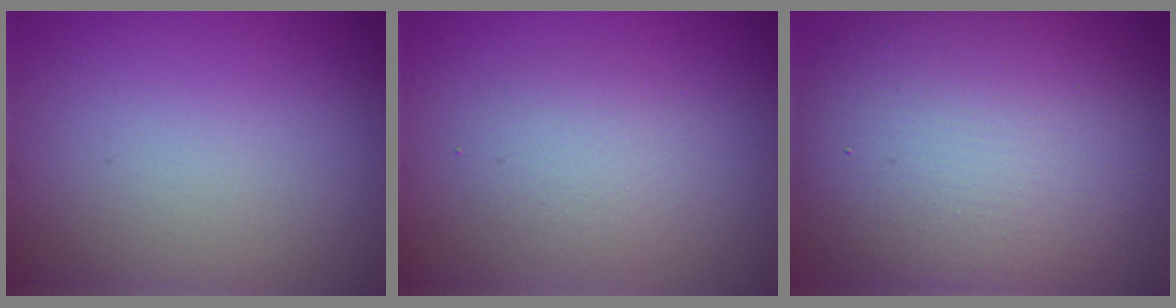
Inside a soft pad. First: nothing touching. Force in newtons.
{"total": 2.3, "press": 2.3, "slide": 0.2}
{"total": 11.9, "press": 11.8, "slide": 0.5}